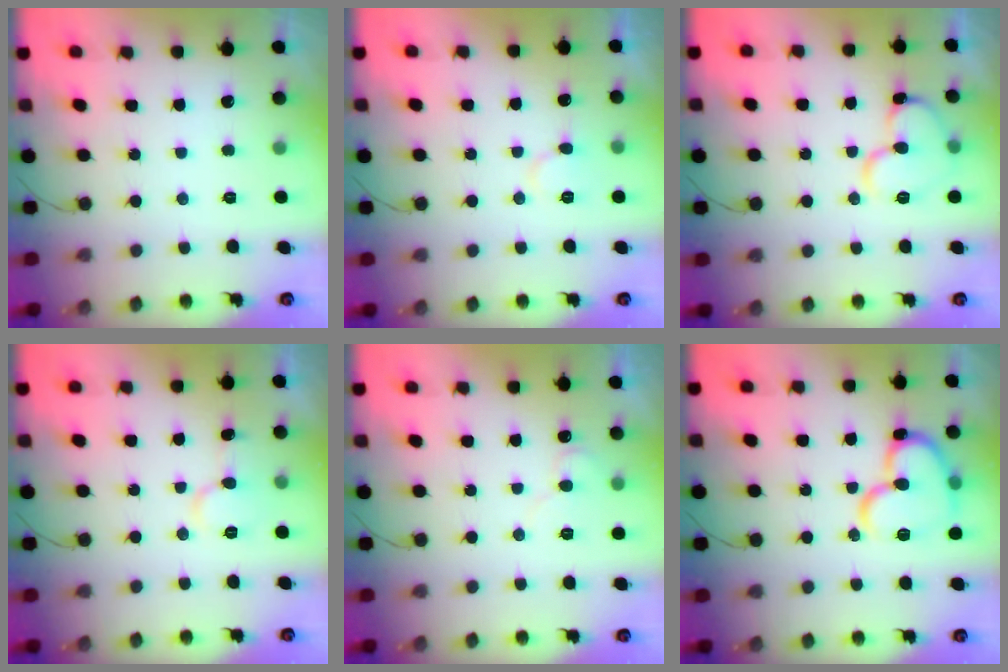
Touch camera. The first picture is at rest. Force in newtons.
{"total": 7.1, "press": 7.1, "slide": 0.6}
{"total": 12.8, "press": 12.7, "slide": 1.7}
{"total": 6.9, "press": 6.8, "slide": 0.7}
{"total": 5.9, "press": 5.8, "slide": 0.5}
{"total": 17.3, "press": 17.3, "slide": 1.5}